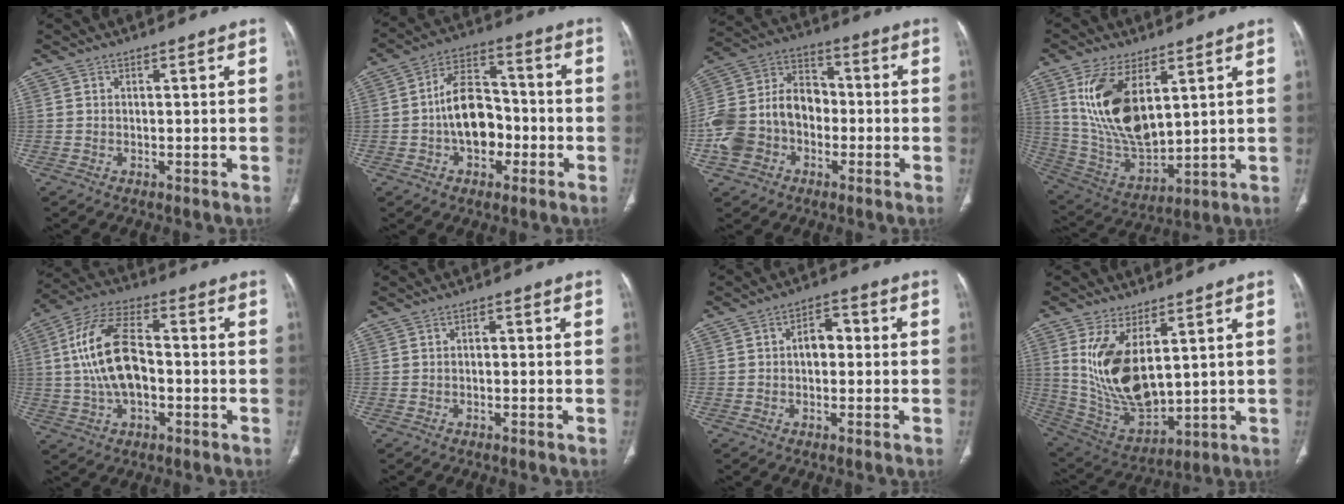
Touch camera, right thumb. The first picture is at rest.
{"total": 12.3, "force": [-2.4, 8.2, 8.8], "torque": [-0.116, 0.042, -0.048]}
{"total": 15.9, "force": [-4.1, 12.5, 8.9], "torque": [-0.165, 0.055, -0.081]}
{"total": 17.3, "force": [6.2, 8.5, 13.8], "torque": [-0.256, -0.027, 0.136]}
{"total": 14.7, "force": [-0.3, 8.0, 12.4], "torque": [-0.240, 0.032, -0.010]}
{"total": 1.2, "force": [-0.3, 0.8, 0.8], "torque": [-0.007, 0.007, -0.009]}
{"total": 4.9, "force": [0.1, 3.2, 3.7], "torque": [-0.044, 0.020, -0.007]}
{"total": 15.1, "force": [4.2, 7.5, 12.4], "torque": [-0.226, -0.025, 0.108]}